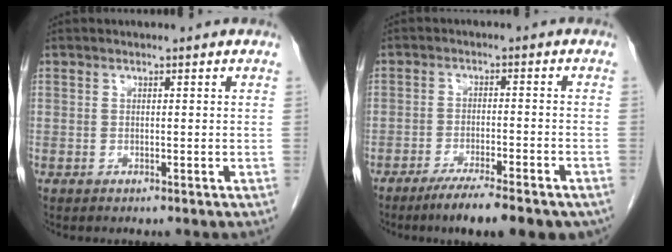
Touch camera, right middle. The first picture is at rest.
{"total": 11.1, "force": [-8.5, 1.6, 7.0], "torque": [-0.093, -0.016, -0.124]}